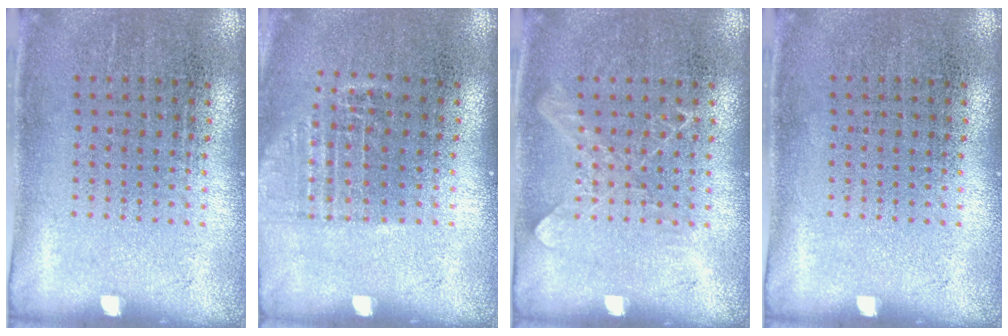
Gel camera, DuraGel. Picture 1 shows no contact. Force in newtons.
{"total": 1.1, "press": 1.0, "slide": 0.5}
{"total": 1.0, "press": 1.0, "slide": 0.3}
{"total": 0.0}